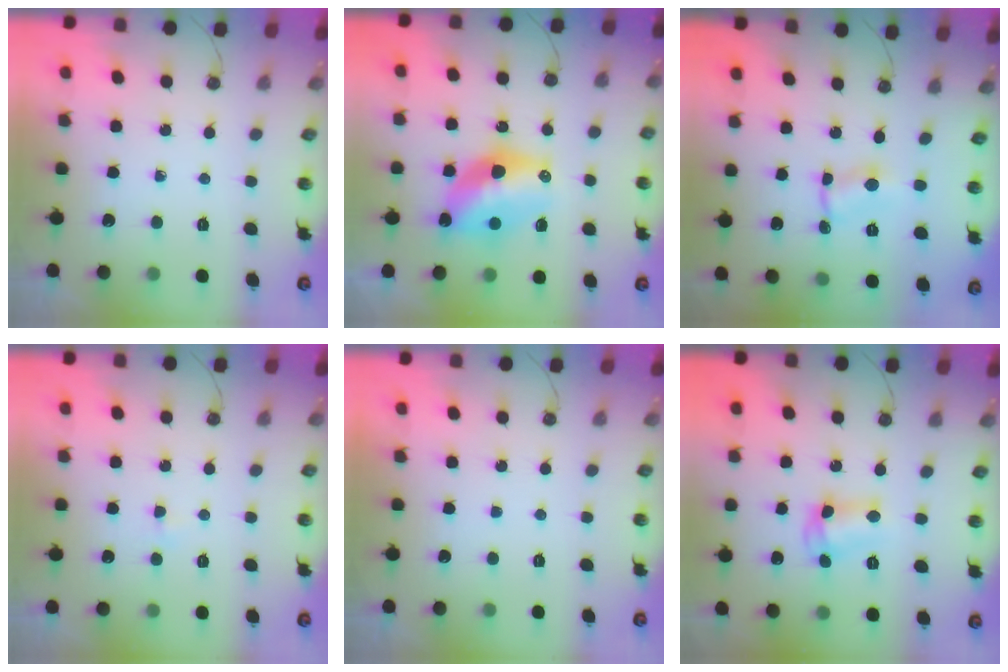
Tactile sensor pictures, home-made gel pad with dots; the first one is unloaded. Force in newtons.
{"total": 12.5, "press": 12.5, "slide": 1.0}
{"total": 0.8, "press": 0.6, "slide": 0.5}
{"total": 2.1, "press": 2.1, "slide": 0.4}
{"total": 0.0}
{"total": 6.4, "press": 6.4, "slide": 0.3}